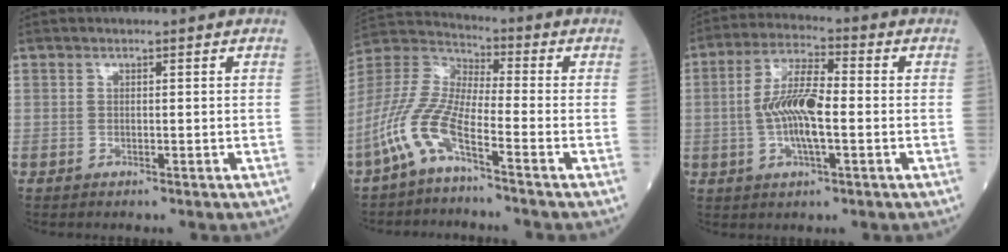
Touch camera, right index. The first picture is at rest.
{"total": 9.9, "force": [-5.6, 1.6, 8.0], "torque": [-0.198, -0.002, -0.123]}
{"total": 9.4, "force": [-0.8, 2.3, 9.1], "torque": [-0.179, 0.008, -0.019]}